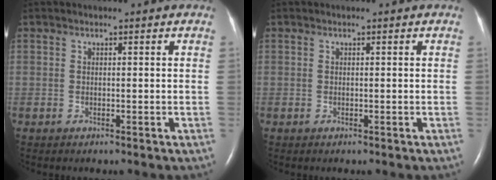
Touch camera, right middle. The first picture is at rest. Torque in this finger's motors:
{"motor_torque": [0.00, 0.00, -0.23, -0.12]}